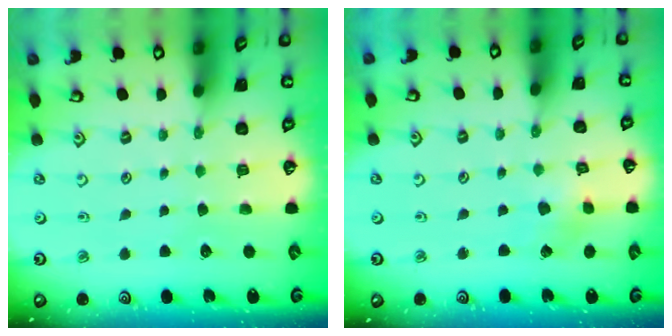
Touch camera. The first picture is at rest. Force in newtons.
{"total": 3.1, "press": 3.0, "slide": 0.3}